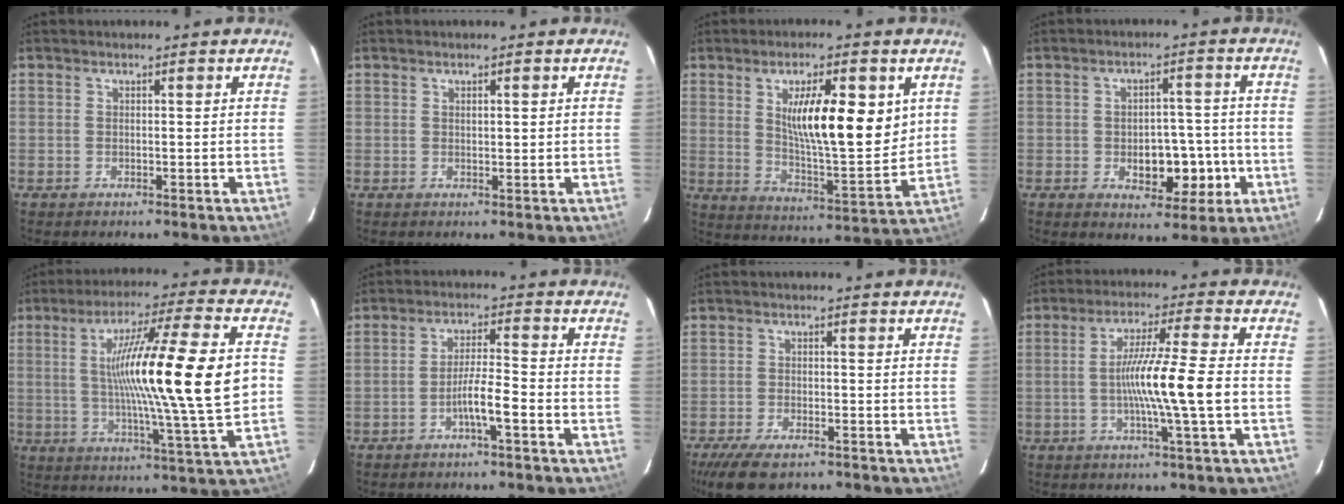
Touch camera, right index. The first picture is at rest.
{"total": 1.1, "force": [0.4, 0.2, 1.0], "torque": [-0.018, 0.002, 0.007]}
{"total": 14.6, "force": [4.3, 3.4, 13.6], "torque": [-0.218, -0.006, 0.075]}
{"total": 8.0, "force": [-2.1, 4.6, 6.2], "torque": [-0.074, 0.016, -0.020]}
{"total": 20.7, "force": [1.2, -0.4, 20.6], "torque": [-0.337, 0.002, 0.010]}
{"total": 4.9, "force": [-2.4, 0.0, 4.3], "torque": [-0.077, 0.007, -0.043]}
{"total": 7.9, "force": [-6.0, 2.8, 4.4], "torque": [-0.073, -0.011, -0.096]}
{"total": 10.6, "force": [-1.5, -1.2, 10.5], "torque": [-0.186, -0.004, -0.031]}